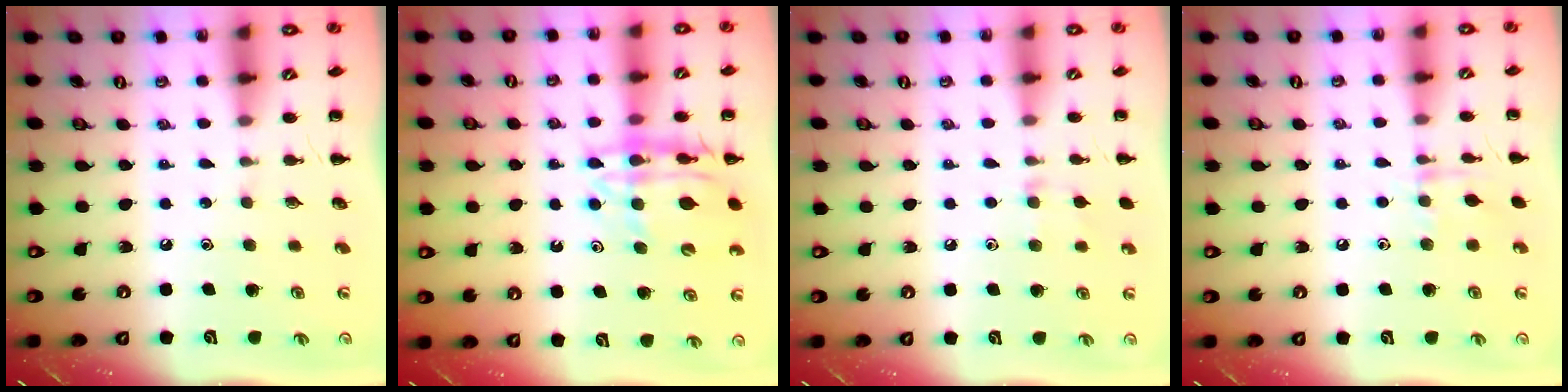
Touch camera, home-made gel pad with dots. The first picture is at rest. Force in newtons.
{"total": 14.9, "press": 14.4, "slide": 3.5}
{"total": 6.6, "press": 6.3, "slide": 2.0}
{"total": 6.4, "press": 6.4, "slide": 0.9}